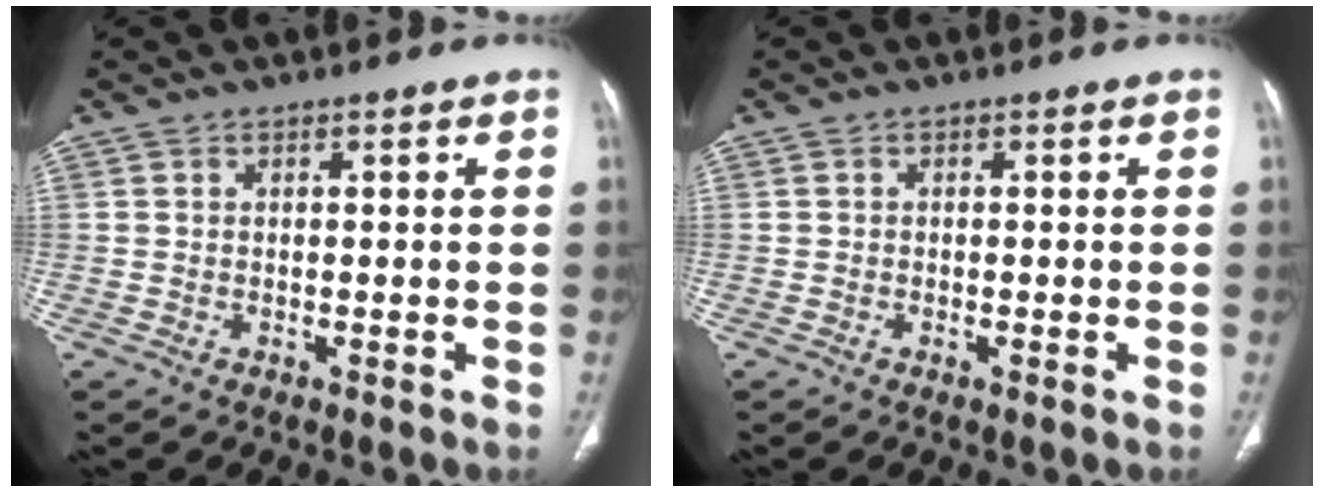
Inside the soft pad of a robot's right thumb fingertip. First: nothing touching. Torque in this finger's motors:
{"motor_torque": [-0.57, -0.29, -0.30, -0.02, -0.08]}